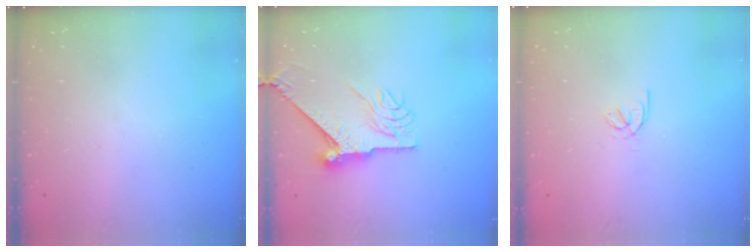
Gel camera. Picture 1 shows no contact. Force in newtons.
{"total": 10.8, "press": 10.7, "slide": 1.1}
{"total": 2.3, "press": 2.2, "slide": 0.5}